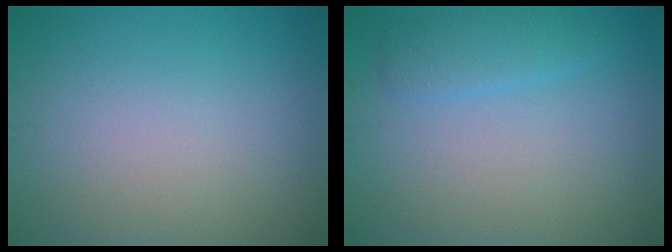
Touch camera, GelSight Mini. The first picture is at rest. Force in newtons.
{"total": 1.9, "press": 1.9, "slide": 0.2}